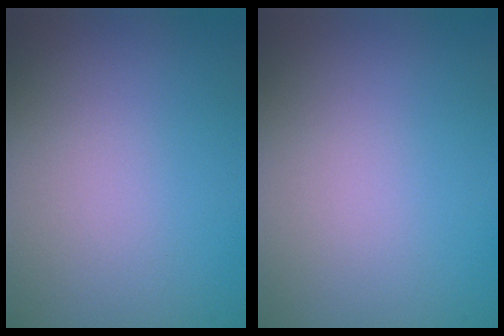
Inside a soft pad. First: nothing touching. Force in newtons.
{"total": 0.0}